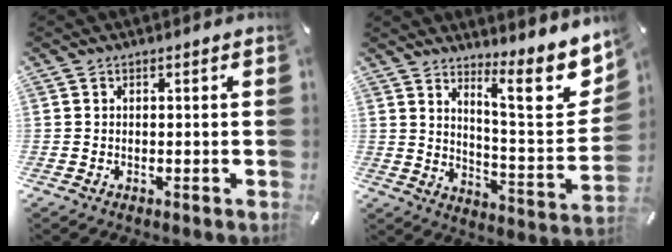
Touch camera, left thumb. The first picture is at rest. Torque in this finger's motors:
{"motor_torque": [1.05, -0.72, 0.28, 0.00, 0.12]}